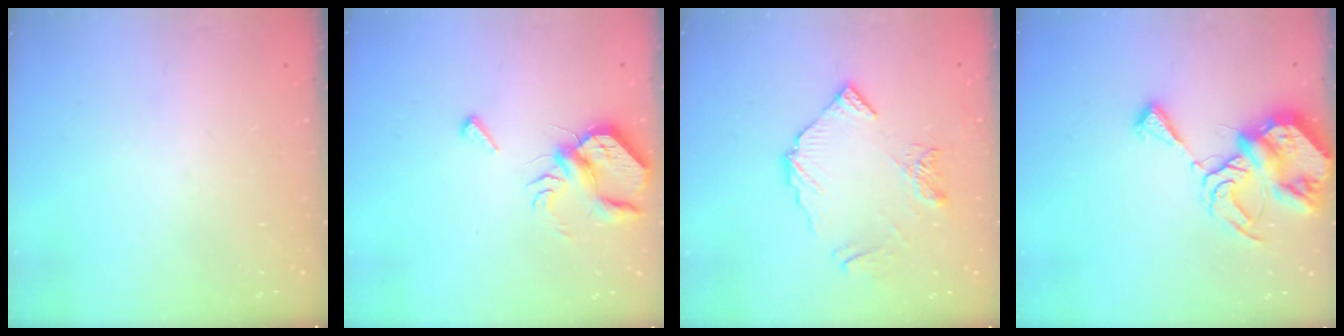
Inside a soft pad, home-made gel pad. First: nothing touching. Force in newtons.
{"total": 7.2, "press": 7.2, "slide": 0.2}
{"total": 11.0, "press": 10.9, "slide": 1.3}
{"total": 10.4, "press": 10.3, "slide": 1.3}